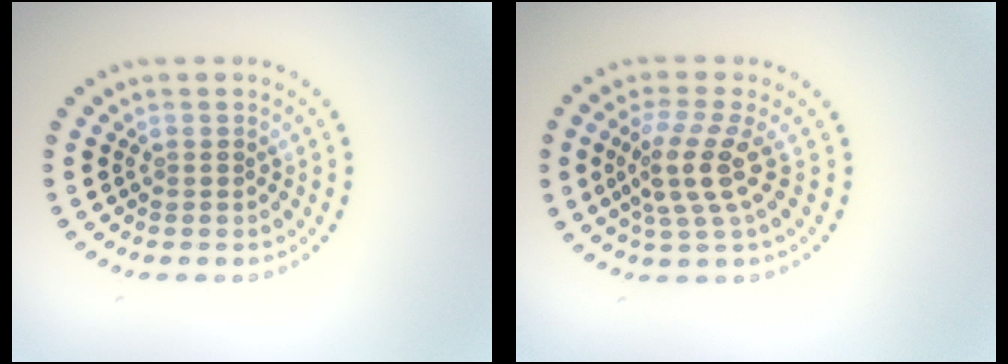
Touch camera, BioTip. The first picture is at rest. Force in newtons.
{"total": 3.7, "press": 2.9, "slide": 2.3}